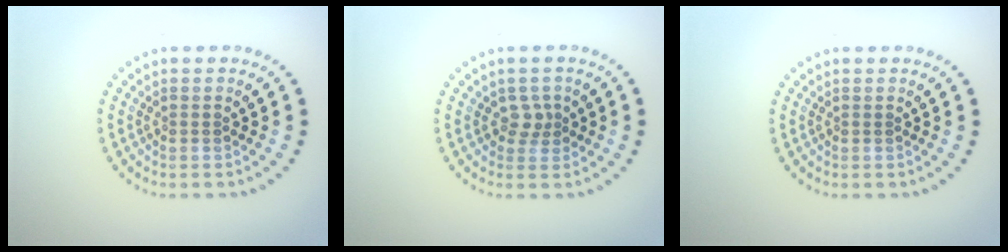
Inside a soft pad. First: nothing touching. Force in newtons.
{"total": 1.6, "press": 1.3, "slide": 0.9}
{"total": 0.0}